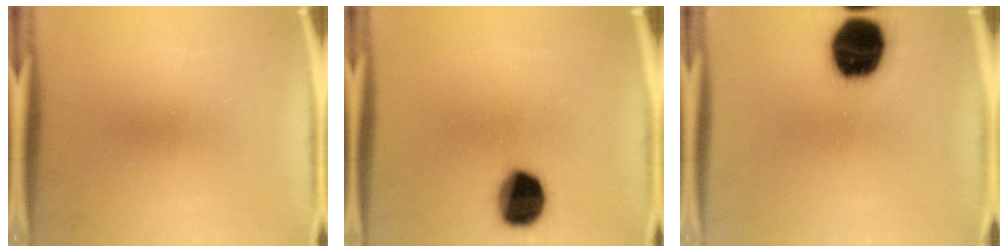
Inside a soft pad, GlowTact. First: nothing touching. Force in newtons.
{"total": 12.8}
{"total": 18.2}